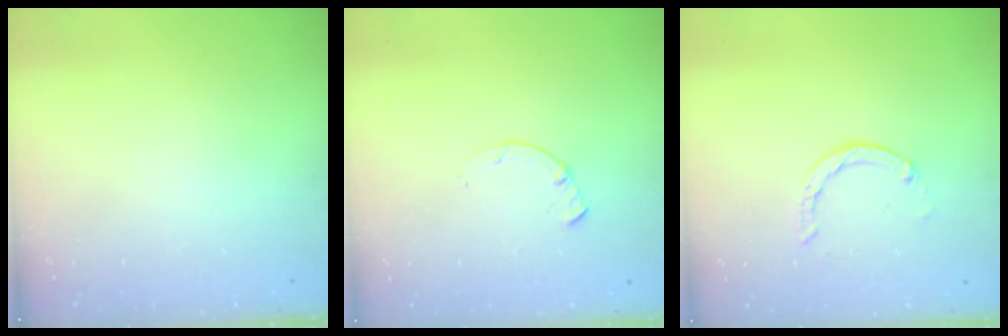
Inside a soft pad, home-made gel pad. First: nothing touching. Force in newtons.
{"total": 1.4, "press": 1.4, "slide": 0.2}
{"total": 2.7, "press": 2.7, "slide": 0.5}